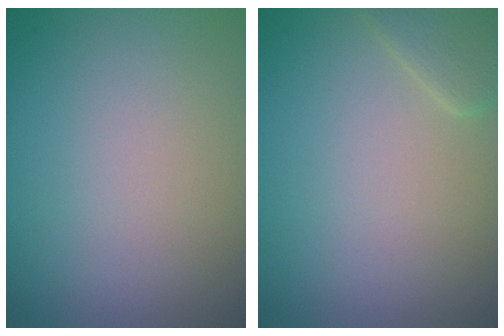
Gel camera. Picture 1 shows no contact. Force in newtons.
{"total": 1.9, "press": 1.9, "slide": 0.1}